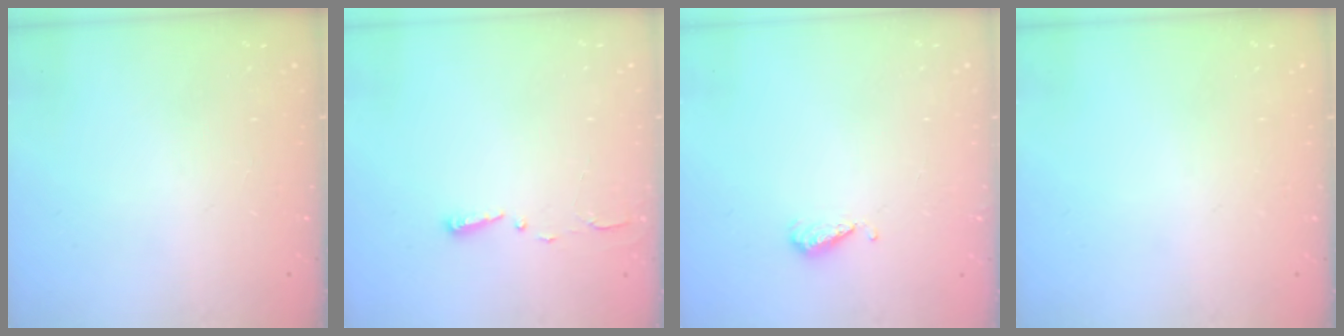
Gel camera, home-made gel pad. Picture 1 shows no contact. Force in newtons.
{"total": 2.7, "press": 2.7, "slide": 0.4}
{"total": 4.8, "press": 4.7, "slide": 0.9}
{"total": 0.0}